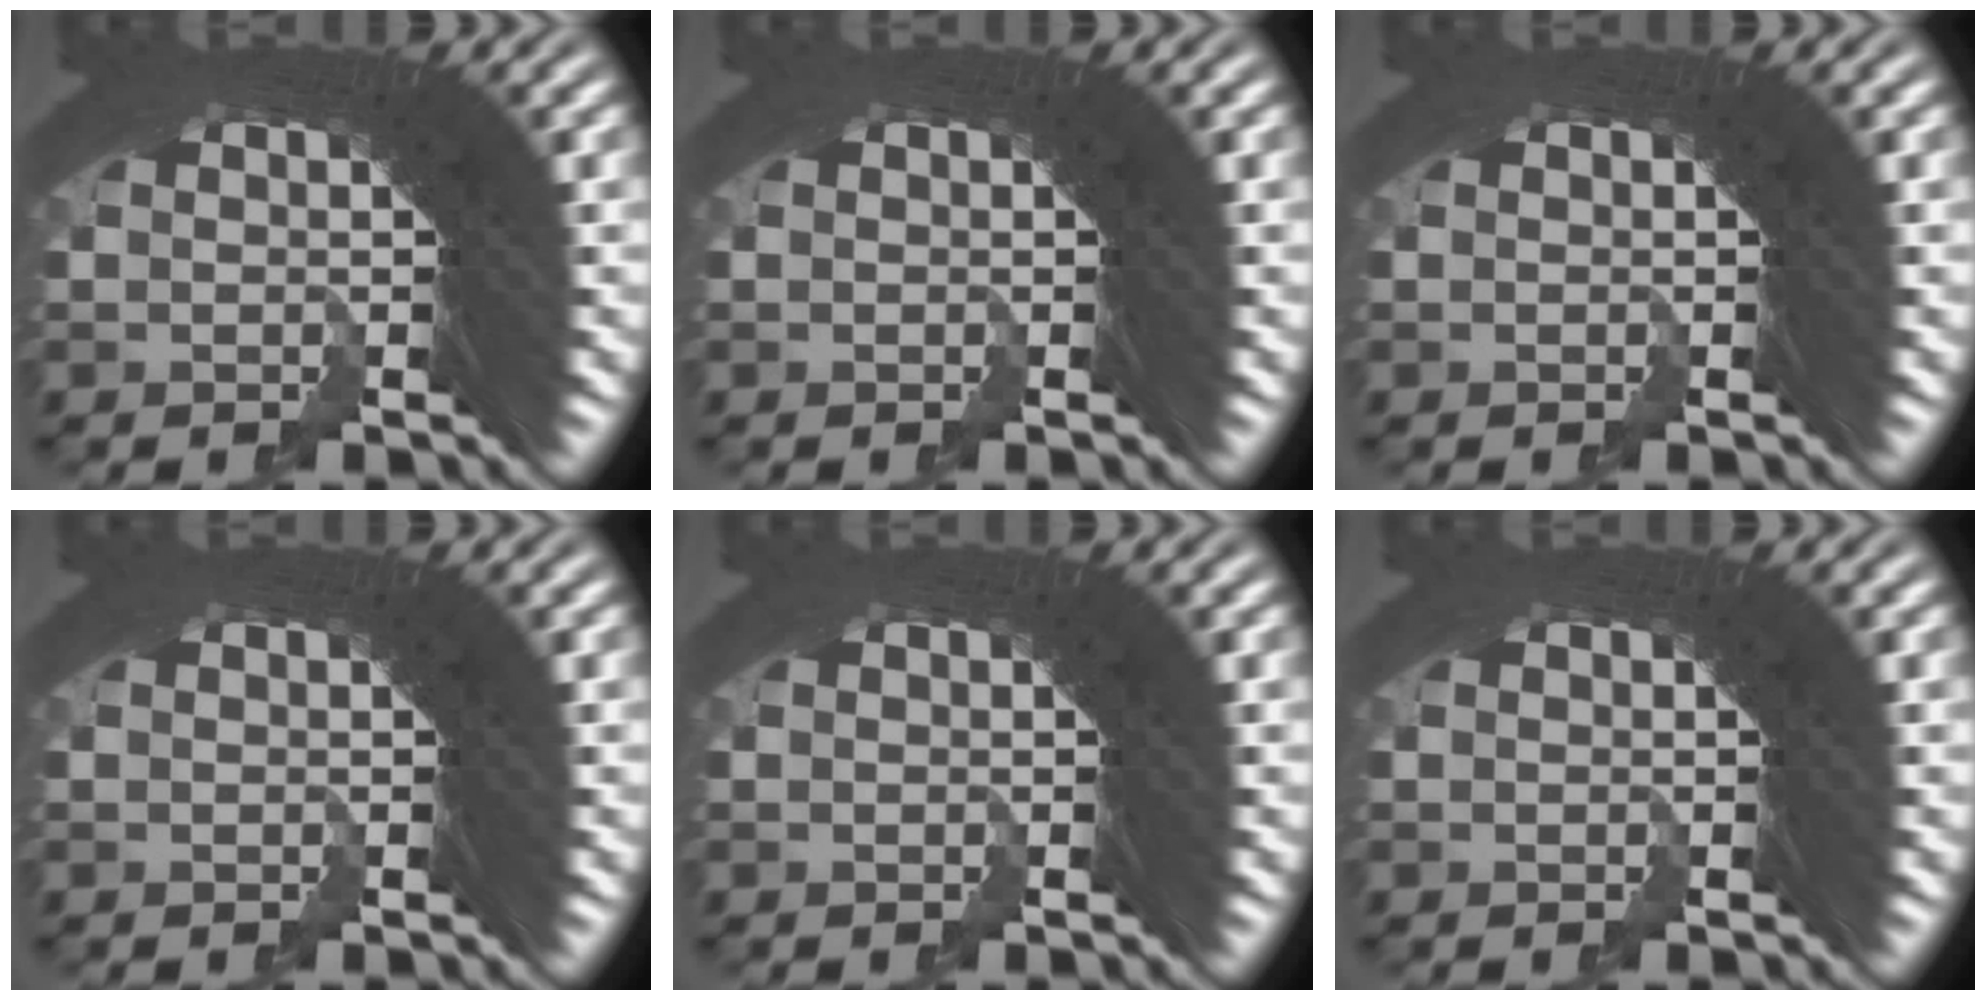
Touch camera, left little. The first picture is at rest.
{"total": 0.0}
{"total": 0.0}
{"total": 0.0}
{"total": 0.0}
{"total": 0.0}